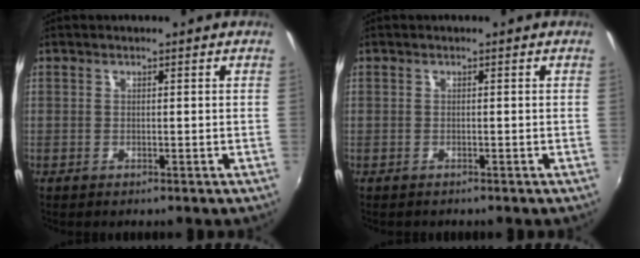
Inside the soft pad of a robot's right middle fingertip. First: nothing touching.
{"total": 0.7, "force": [-0.6, 0.3, 0.0], "torque": [-0.002, 0.000, -0.008]}